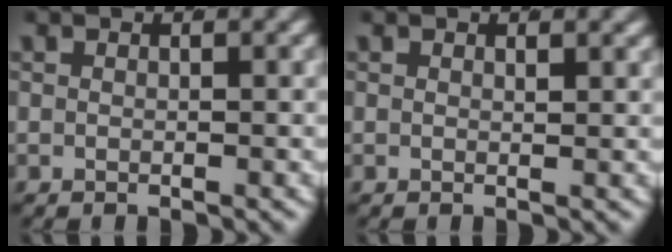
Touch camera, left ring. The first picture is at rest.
{"total": 0.5, "force": [0.5, -0.1, 0.2], "torque": [-0.001, -0.005, 0.009]}